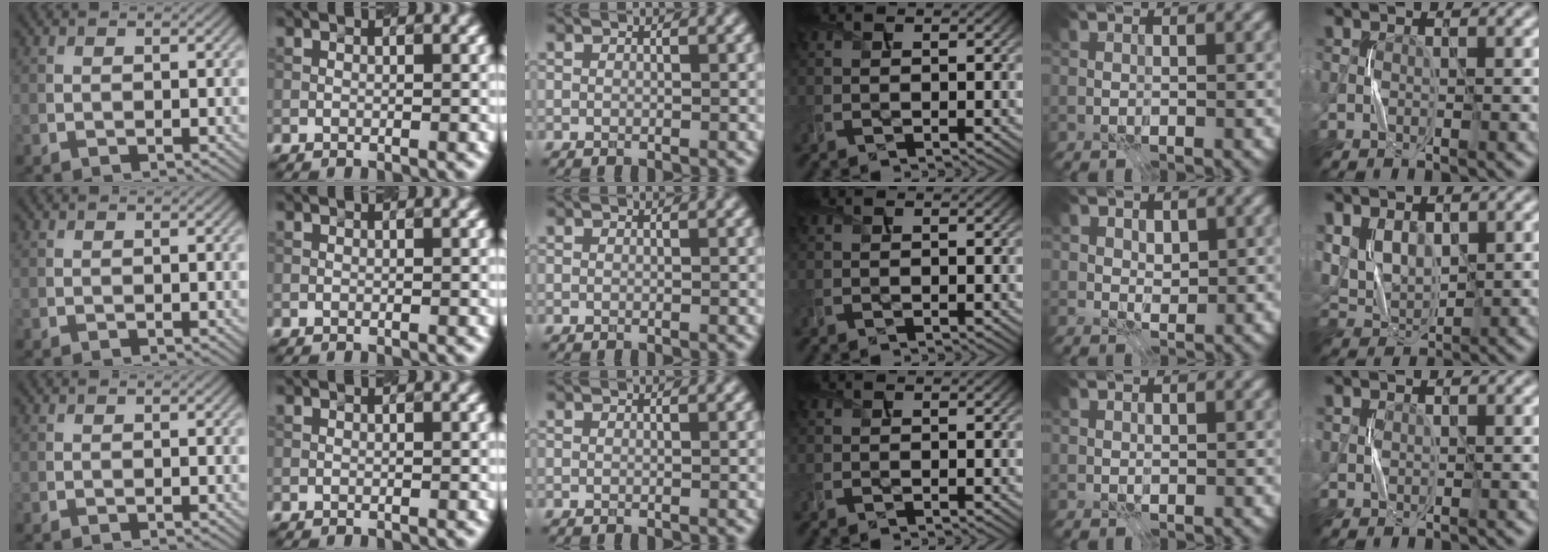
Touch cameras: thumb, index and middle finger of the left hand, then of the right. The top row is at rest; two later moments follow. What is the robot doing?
{"motion": "press", "object": "gel pad"}